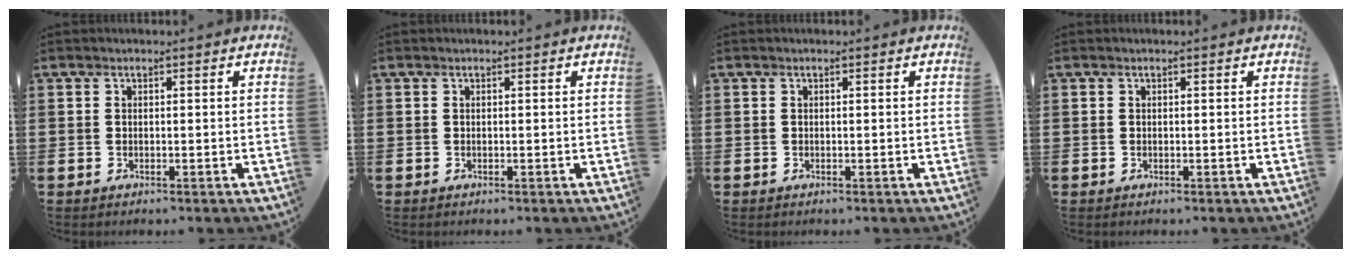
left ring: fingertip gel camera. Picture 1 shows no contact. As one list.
[{"total": 0.0}, {"total": 0.0}, {"total": 0.0}]